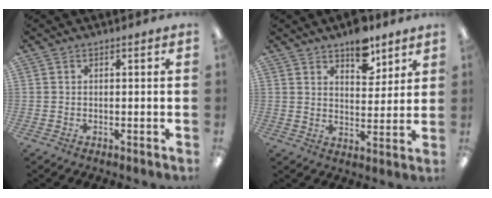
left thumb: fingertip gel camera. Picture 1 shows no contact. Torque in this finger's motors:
{"motor_torque": [1.16, 0.63, 0.88, -0.92, 0.03]}